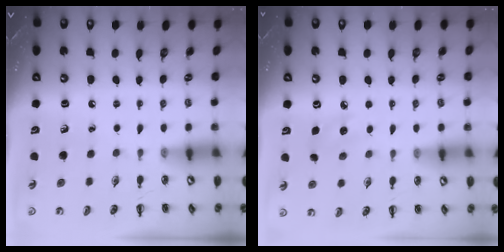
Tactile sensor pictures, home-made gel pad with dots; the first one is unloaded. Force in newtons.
{"total": 6.5, "press": 6.3, "slide": 1.7}